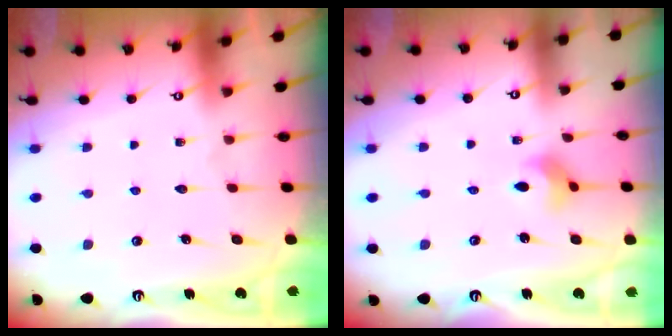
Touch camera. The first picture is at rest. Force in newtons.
{"total": 3.7, "press": 3.6, "slide": 0.7}